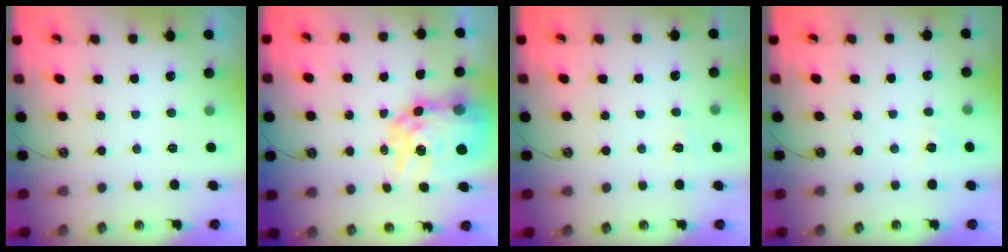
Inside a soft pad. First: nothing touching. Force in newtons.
{"total": 15.5, "press": 15.5, "slide": 1.3}
{"total": 5.0, "press": 5.0, "slide": 0.6}
{"total": 4.2, "press": 4.2, "slide": 0.4}